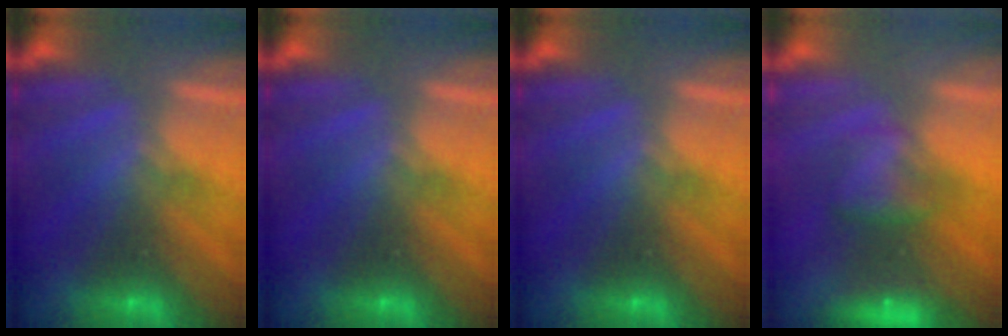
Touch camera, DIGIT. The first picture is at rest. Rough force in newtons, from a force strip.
{"total": 0.0}
{"total": 0.0}
{"total": 6.9}